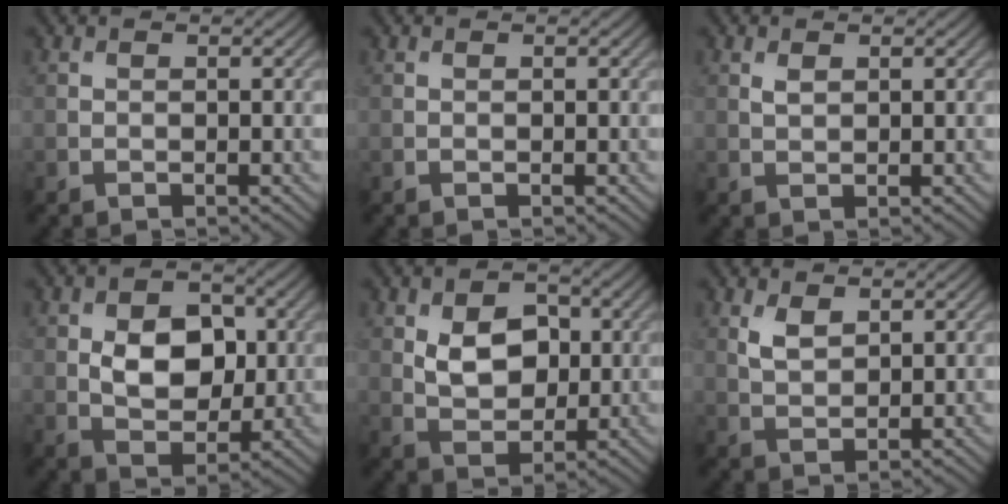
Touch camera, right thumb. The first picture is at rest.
{"total": 0.0}
{"total": 1.2, "force": [0.6, 0.6, 0.8], "torque": [-0.021, -0.002, 0.013]}
{"total": 7.3, "force": [0.6, 4.9, 5.4], "torque": [-0.095, -0.001, 0.004]}
{"total": 6.3, "force": [1.0, 4.3, 4.4], "torque": [-0.085, -0.002, 0.014]}
{"total": 2.9, "force": [1.5, 1.5, 2.0], "torque": [-0.048, -0.003, 0.034]}